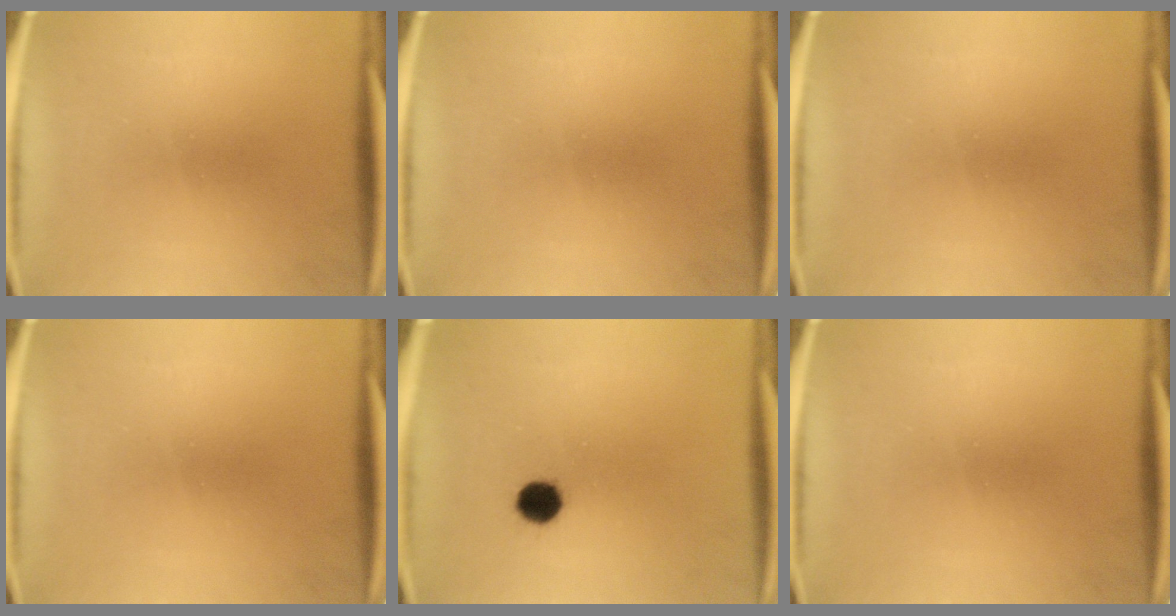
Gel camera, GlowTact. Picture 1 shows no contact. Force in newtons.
{"total": 0.0}
{"total": 0.0}
{"total": 0.0}
{"total": 4.7}
{"total": 0.0}